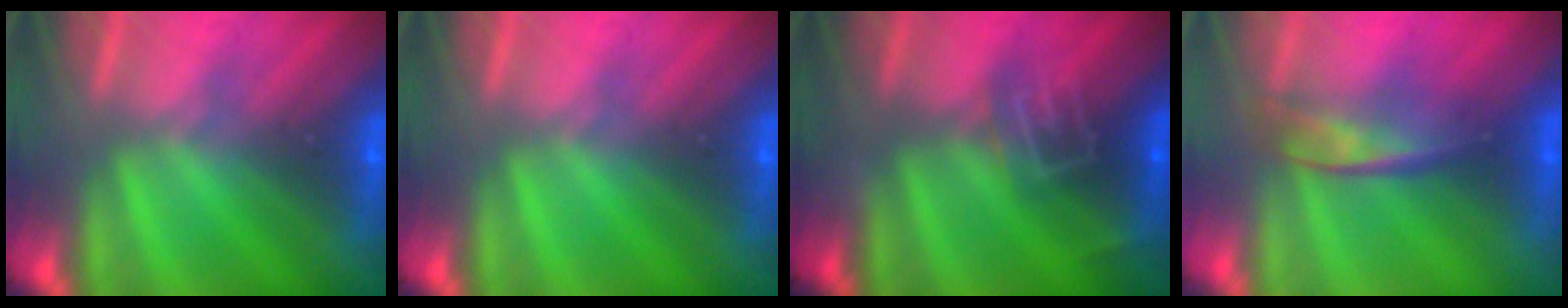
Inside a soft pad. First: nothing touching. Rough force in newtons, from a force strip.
{"total": 0.0}
{"total": 2.7}
{"total": 2.2}